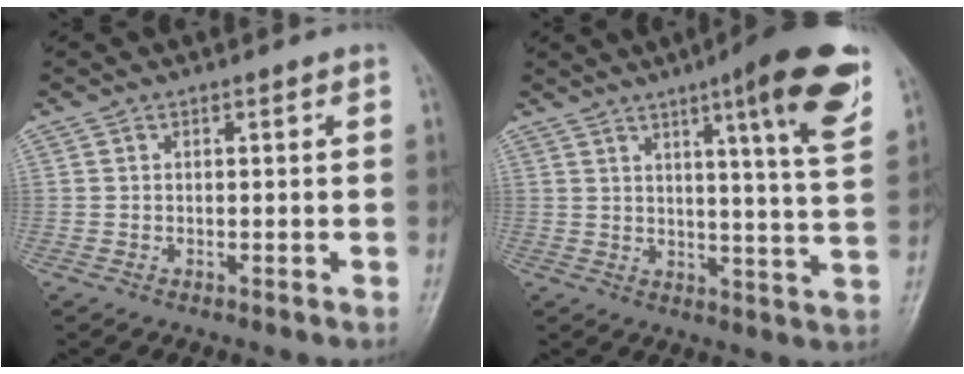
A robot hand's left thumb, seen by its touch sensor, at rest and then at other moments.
{"total": 21.5, "force": [11.8, 3.0, 17.7], "torque": [-0.220, -0.048, 0.169]}